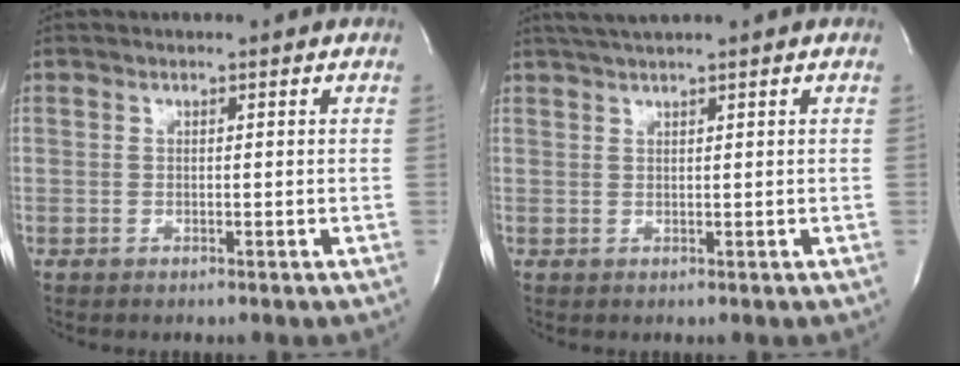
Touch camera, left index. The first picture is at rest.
{"total": 3.0, "force": [2.5, -0.7, 1.5], "torque": [-0.028, 0.018, 0.050]}